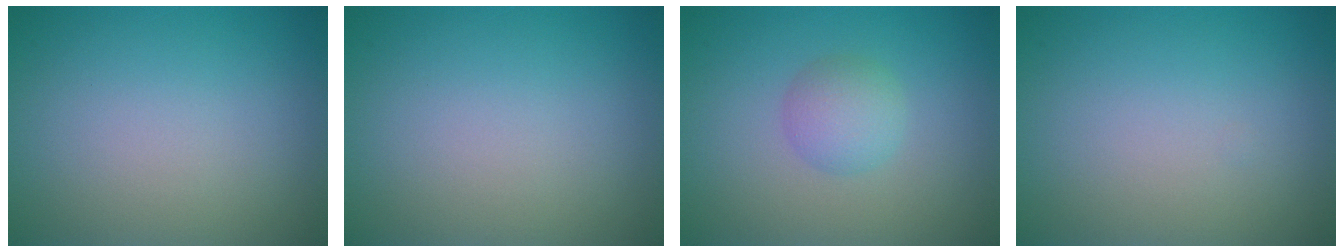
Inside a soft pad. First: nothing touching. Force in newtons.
{"total": 0.0}
{"total": 2.4, "press": 2.4, "slide": 0.1}
{"total": 0.0}